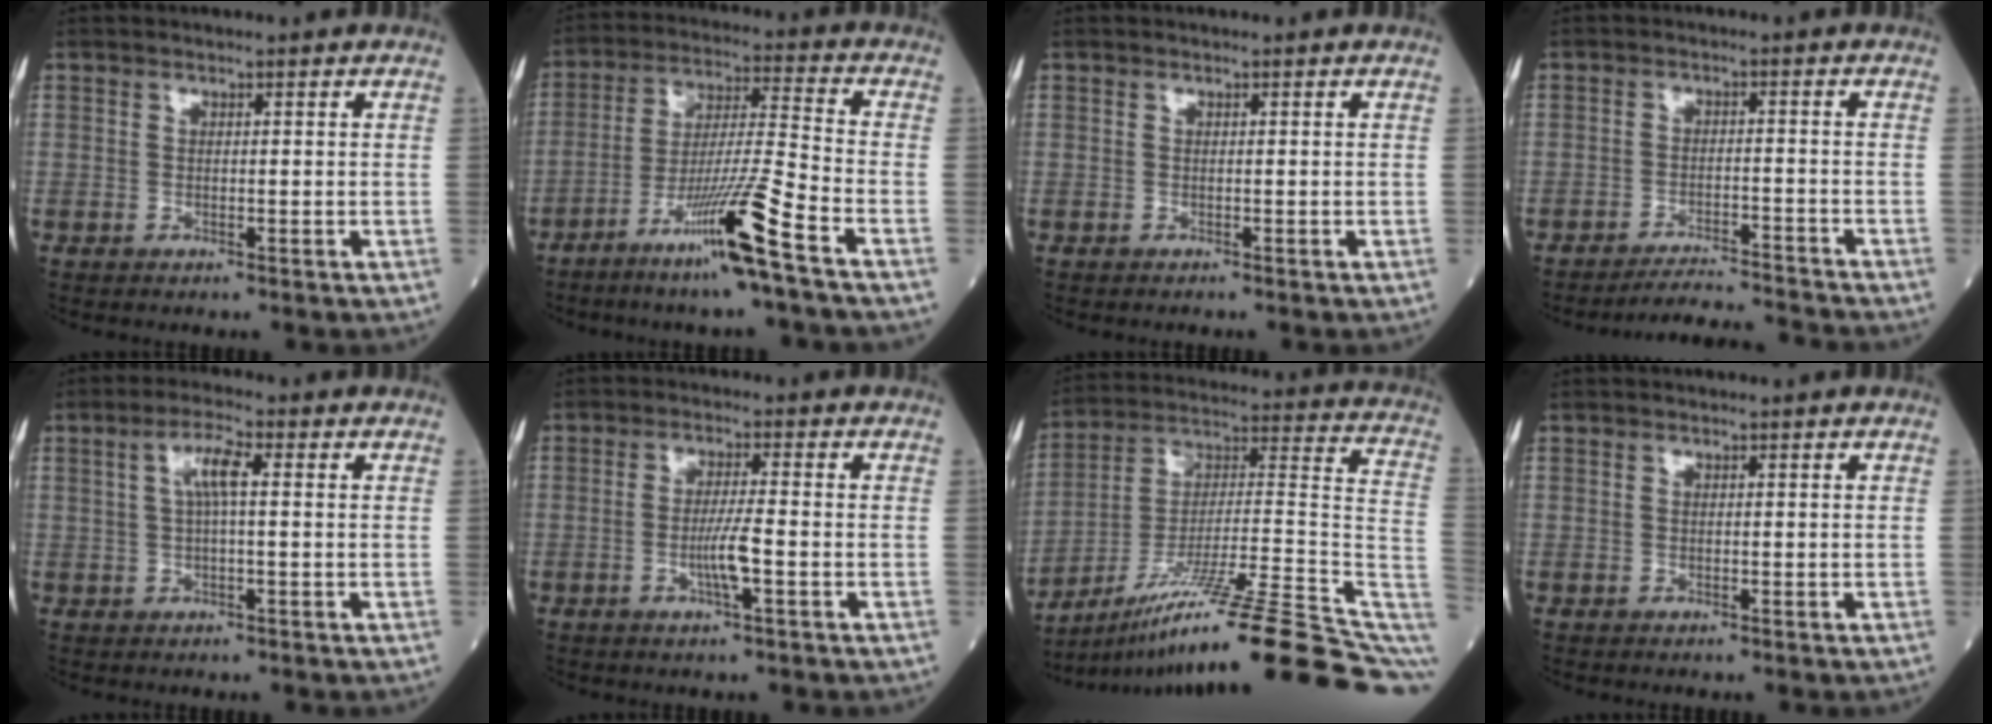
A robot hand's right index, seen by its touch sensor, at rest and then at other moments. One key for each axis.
{"total": 12.7, "fx": -7.4, "fy": -1.6, "fz": 10.2, "tx": -0.188, "ty": -0.024, "tz": -0.141}
{"total": 0.0}
{"total": 6.9, "fx": -6.8, "fy": -1.3, "fz": 0.0, "tx": -0.002, "ty": -0.001, "tz": -0.113}
{"total": 4.3, "fx": 0.8, "fy": 0.6, "fz": 4.2, "tx": -0.081, "ty": 0.013, "tz": 0.015}
{"total": 4.6, "fx": -1.4, "fy": 0.0, "fz": 4.4, "tx": -0.084, "ty": -0.005, "tz": -0.029}
{"total": 26.4, "fx": -16.7, "fy": 0.7, "fz": 20.4, "tx": -0.230, "ty": 0.031, "tz": -0.275}
{"total": 0.0}